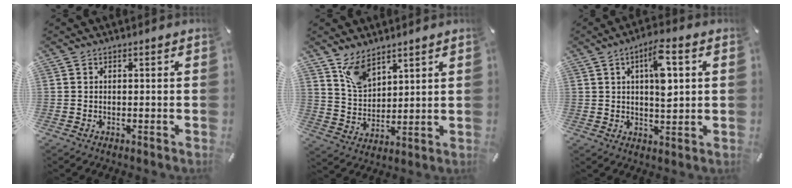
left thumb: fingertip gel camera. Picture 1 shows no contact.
{"total": 8.1, "force": [5.9, 4.4, 3.3], "torque": [-0.075, -0.022, 0.112]}
{"total": 8.4, "force": [3.0, 2.9, 7.2], "torque": [-0.115, -0.007, 0.044]}